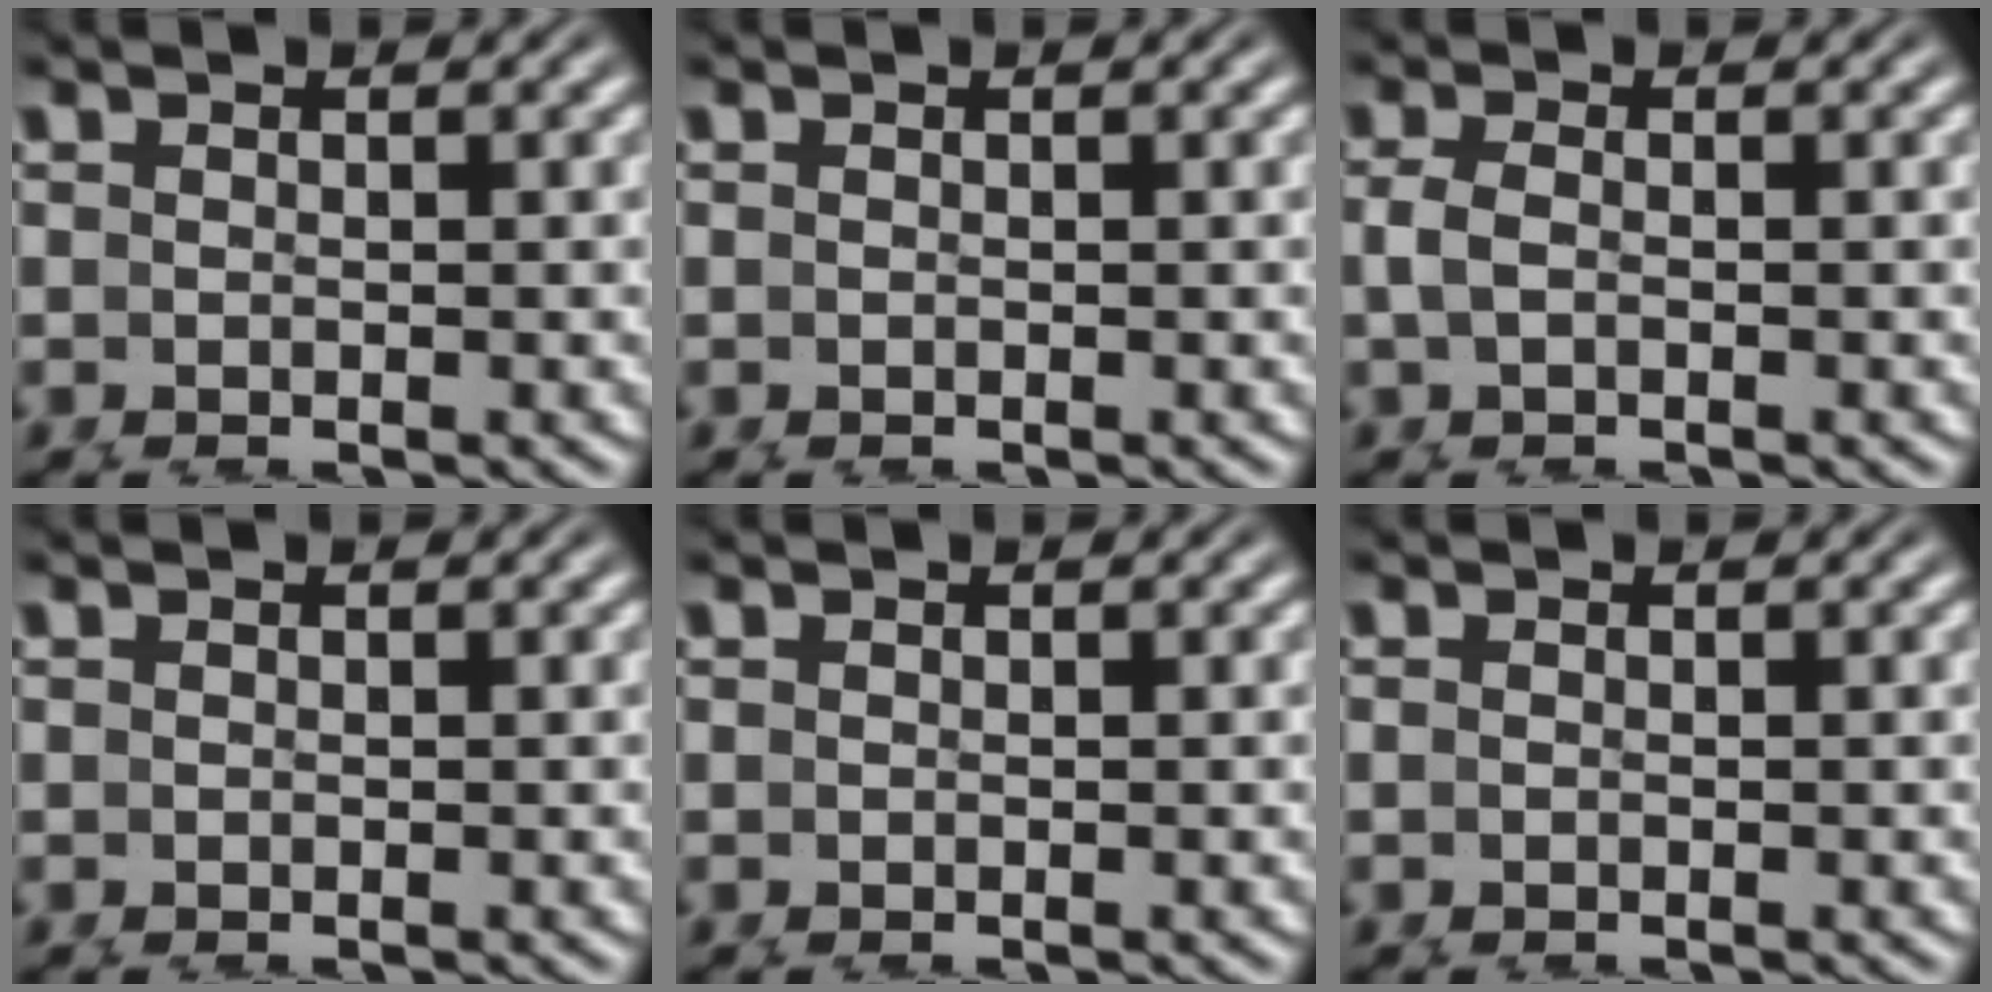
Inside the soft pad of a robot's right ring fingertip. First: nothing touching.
{"total": 0.0}
{"total": 1.8, "force": [0.3, 0.8, 1.5], "torque": [-0.043, -0.011, 0.013]}
{"total": 0.0}
{"total": 0.0}
{"total": 0.0}